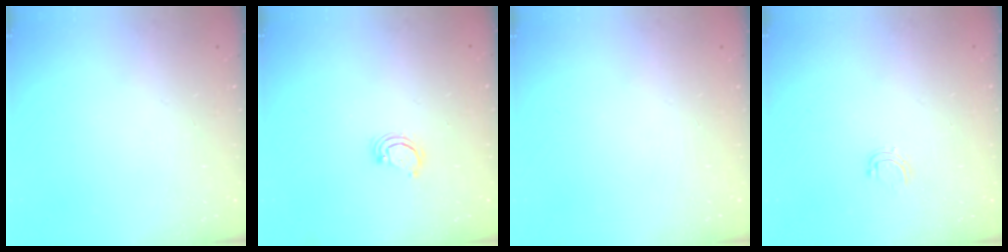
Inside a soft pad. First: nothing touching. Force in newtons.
{"total": 2.9, "press": 2.9, "slide": 0.2}
{"total": 0.0}
{"total": 3.8, "press": 3.8, "slide": 0.3}